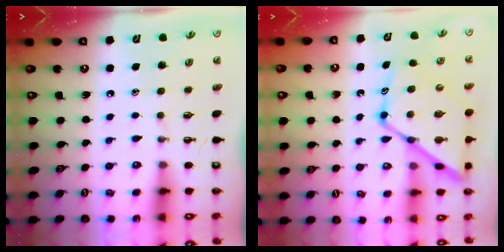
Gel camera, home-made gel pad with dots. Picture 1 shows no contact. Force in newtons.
{"total": 16.5, "press": 16.5, "slide": 1.6}